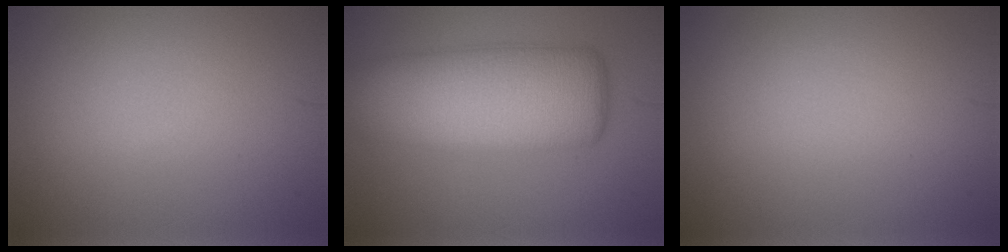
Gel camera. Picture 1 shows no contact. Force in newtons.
{"total": 10.6, "press": 10.6, "slide": 0.6}
{"total": 0.0}